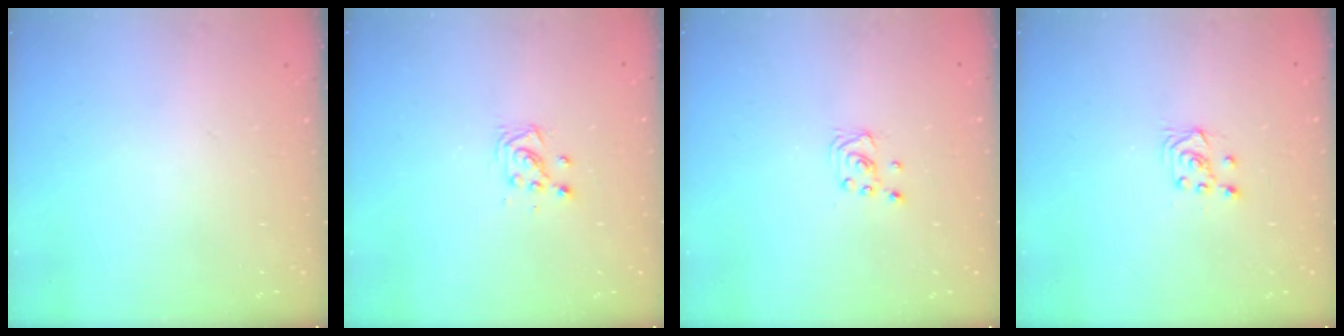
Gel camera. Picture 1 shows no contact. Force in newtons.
{"total": 4.0, "press": 4.0, "slide": 0.4}
{"total": 2.3, "press": 2.3, "slide": 0.2}
{"total": 4.5, "press": 4.4, "slide": 0.8}